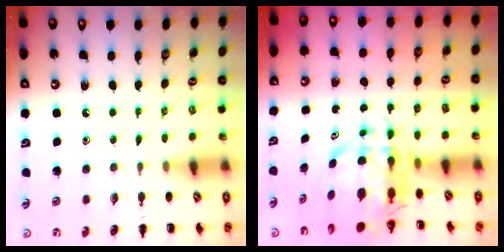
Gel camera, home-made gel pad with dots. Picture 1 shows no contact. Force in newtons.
{"total": 8.1, "press": 7.7, "slide": 2.5}